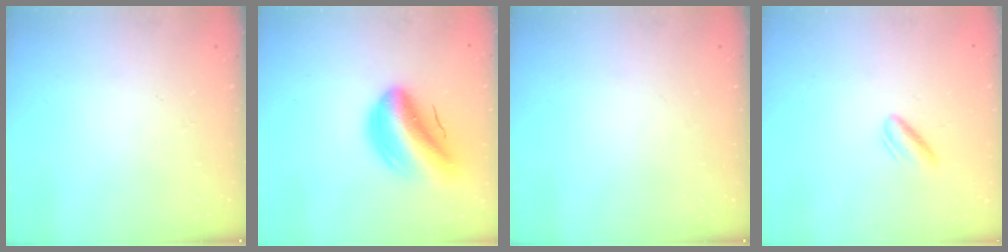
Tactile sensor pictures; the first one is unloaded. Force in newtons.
{"total": 13.7, "press": 13.1, "slide": 3.8}
{"total": 0.0}
{"total": 3.9, "press": 3.6, "slide": 1.3}